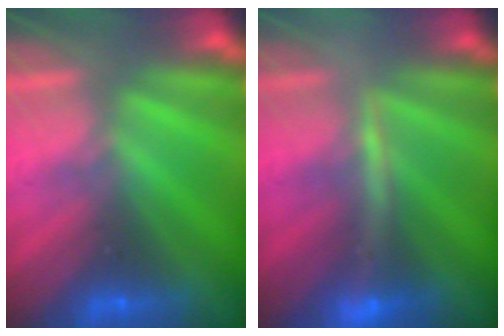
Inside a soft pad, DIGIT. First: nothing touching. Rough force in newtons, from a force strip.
{"total": 2.6}